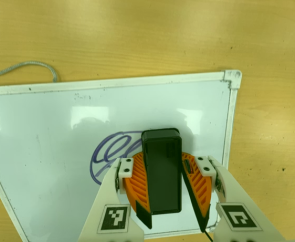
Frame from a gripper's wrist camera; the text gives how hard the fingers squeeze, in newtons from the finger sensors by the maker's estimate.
{"total": 14.0, "left": 14.9, "right": 13.1}